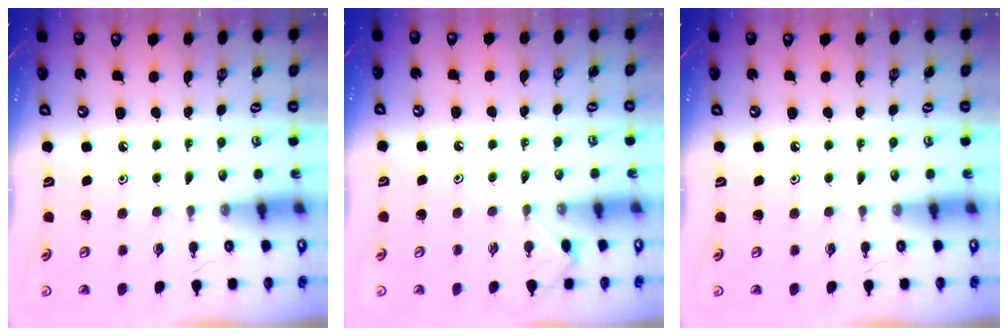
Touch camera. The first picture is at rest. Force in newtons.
{"total": 5.2, "press": 5.1, "slide": 0.9}
{"total": 0.0}